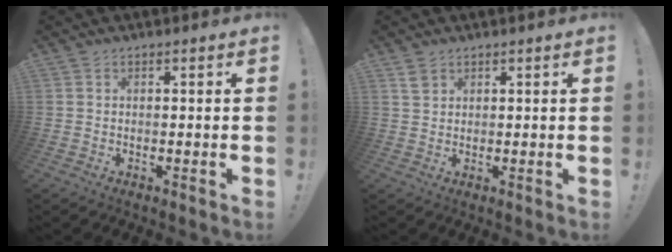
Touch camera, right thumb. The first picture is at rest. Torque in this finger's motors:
{"motor_torque": [0.34, 0.59, -0.02, -0.03, 0.03]}